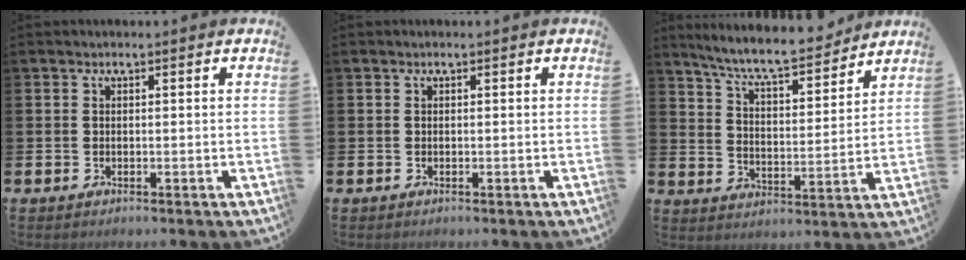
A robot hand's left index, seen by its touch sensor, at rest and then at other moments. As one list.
[{"total": 0.0}, {"total": 8.1, "force": [7.5, 1.0, 2.9], "torque": [-0.078, -0.051, 0.129]}]